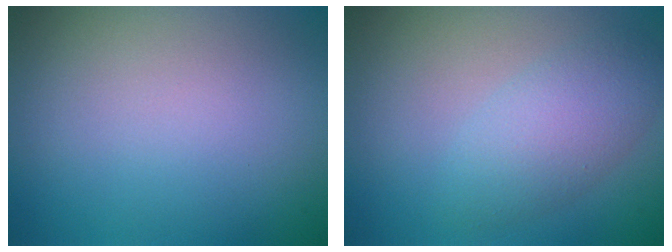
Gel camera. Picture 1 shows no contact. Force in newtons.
{"total": 3.5, "press": 3.5, "slide": 0.2}